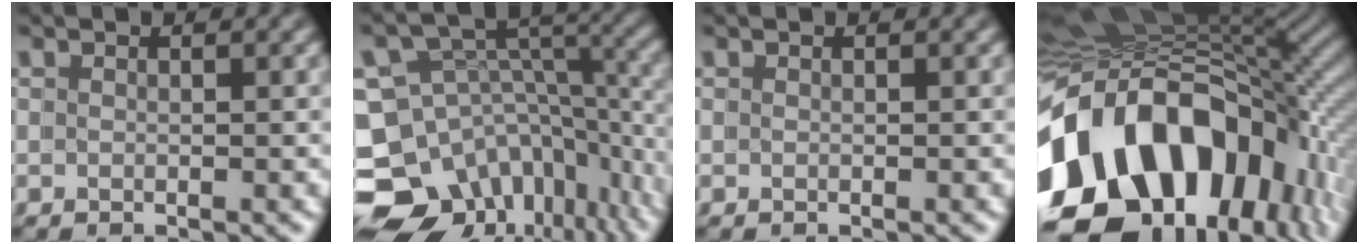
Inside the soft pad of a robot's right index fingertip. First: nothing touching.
{"total": 17.0, "force": [-5.5, 13.3, 9.1], "torque": [-0.165, -0.062, -0.083]}
{"total": 0.0}
{"total": 25.7, "force": [-3.3, 17.8, 18.2], "torque": [-0.337, -0.032, -0.042]}